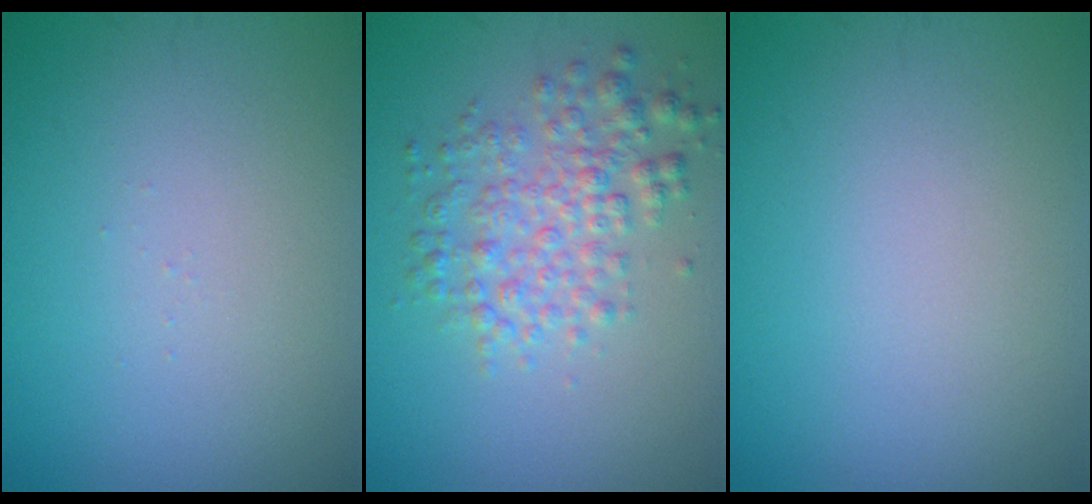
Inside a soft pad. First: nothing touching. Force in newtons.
{"total": 3.8, "press": 3.8, "slide": 0.1}
{"total": 0.0}